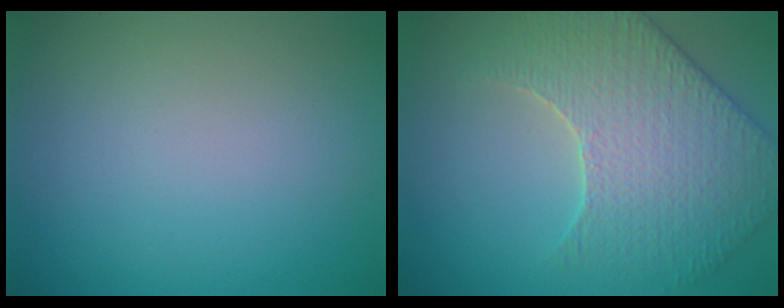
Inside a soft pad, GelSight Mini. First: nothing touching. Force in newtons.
{"total": 5.5, "press": 5.2, "slide": 1.8}